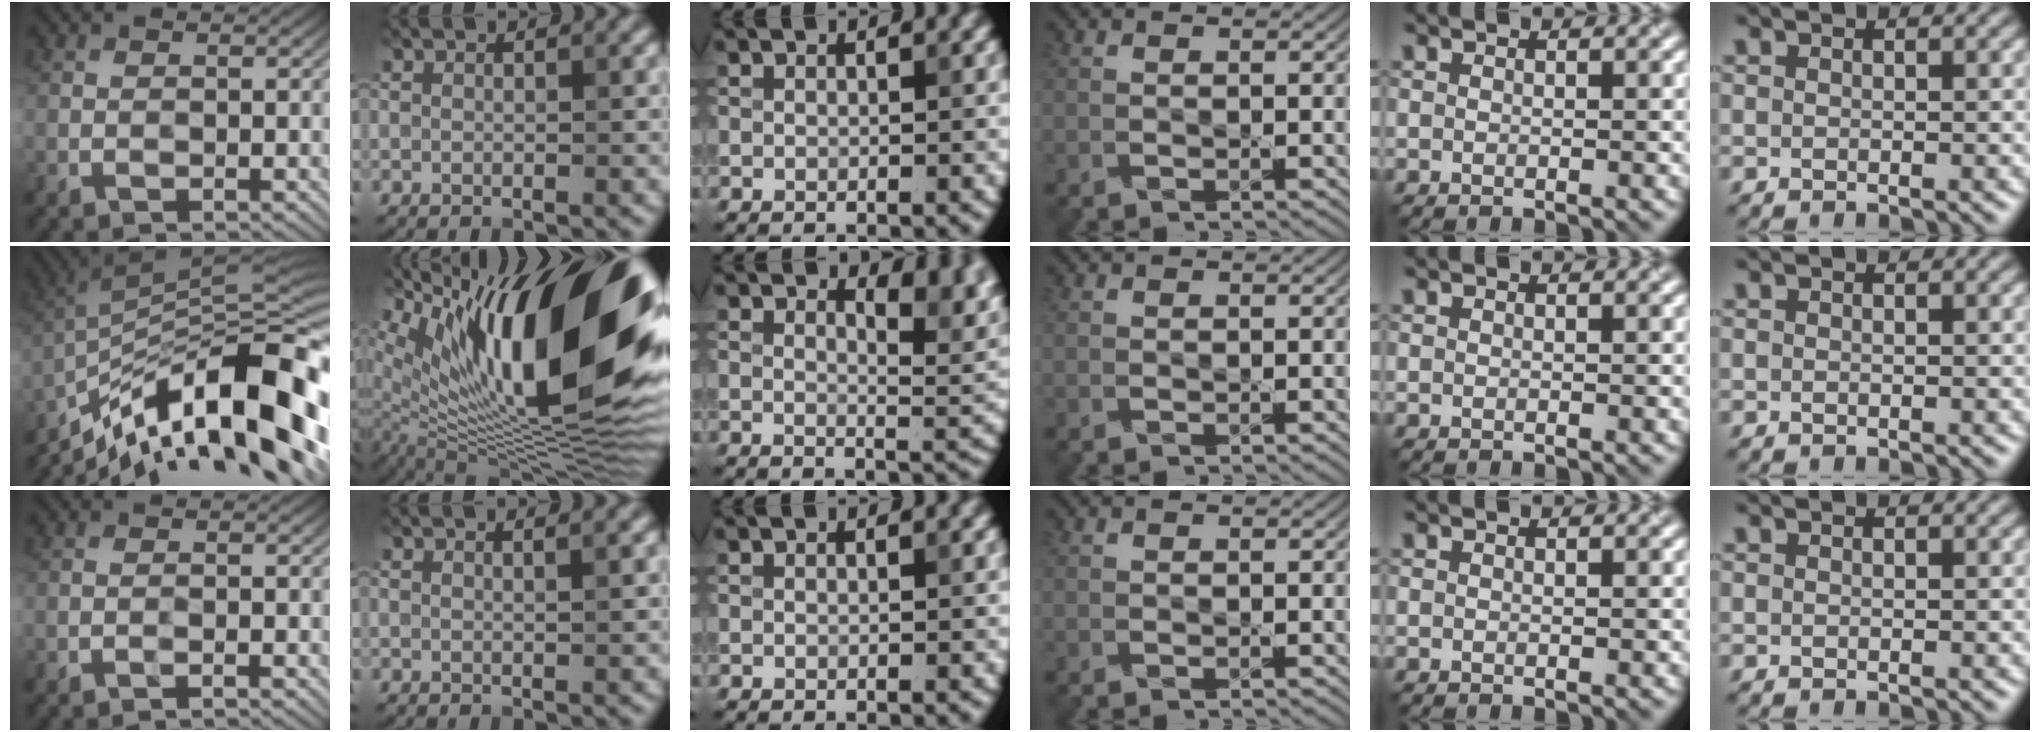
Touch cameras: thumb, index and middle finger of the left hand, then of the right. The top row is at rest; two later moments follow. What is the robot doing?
{"motion": "dispense", "object": "syringe"}